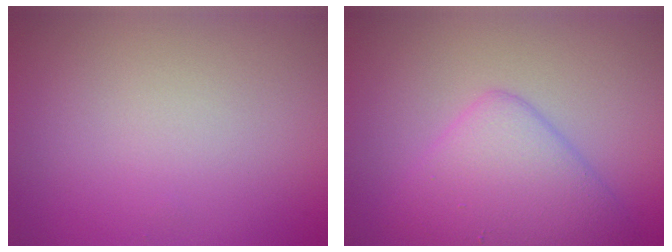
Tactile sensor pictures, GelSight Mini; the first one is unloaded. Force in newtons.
{"total": 5.1, "press": 5.1, "slide": 0.1}